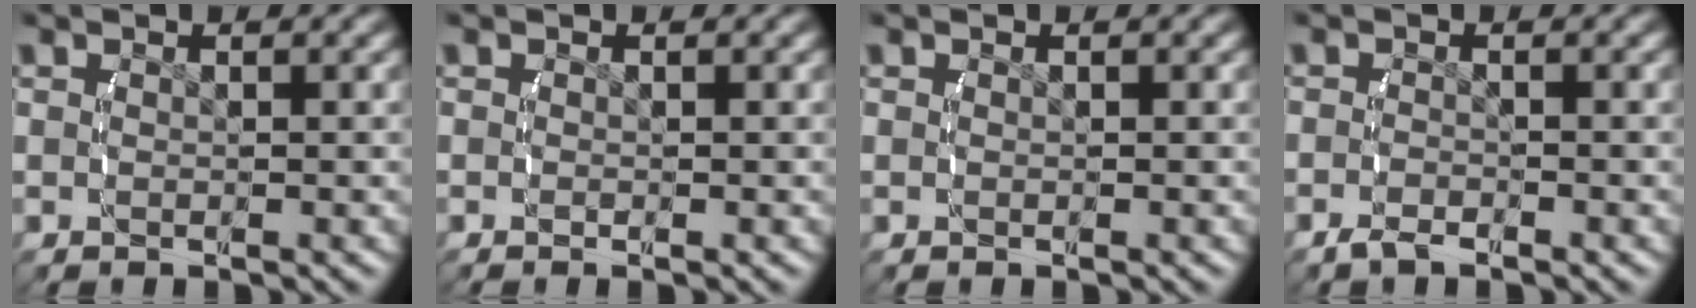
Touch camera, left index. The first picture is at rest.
{"total": 0.0}
{"total": 0.0}
{"total": 1.2, "force": [-1.2, 0.0, 0.1], "torque": [0.001, 0.000, -0.024]}